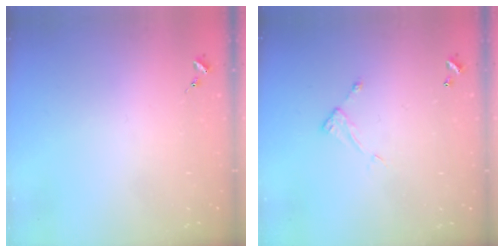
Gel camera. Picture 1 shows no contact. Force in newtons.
{"total": 5.0, "press": 5.0, "slide": 0.4}